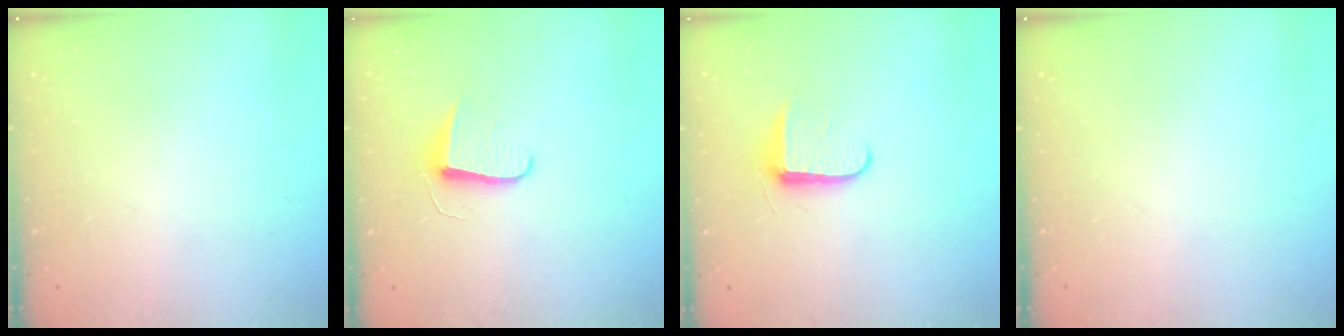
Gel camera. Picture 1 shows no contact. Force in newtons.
{"total": 7.1, "press": 7.1, "slide": 0.7}
{"total": 7.1, "press": 7.0, "slide": 0.9}
{"total": 0.0}